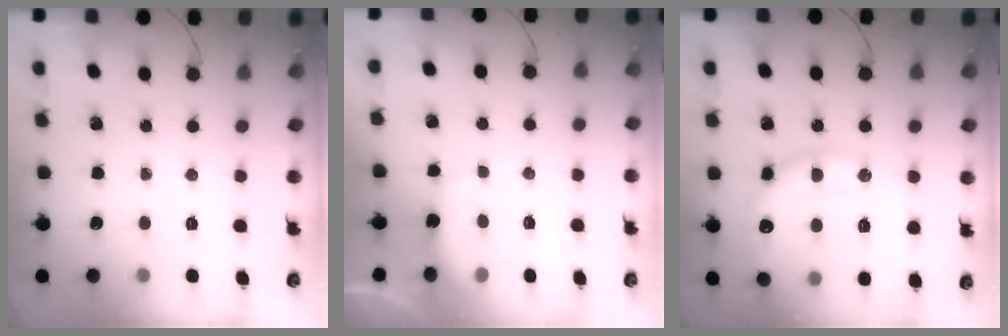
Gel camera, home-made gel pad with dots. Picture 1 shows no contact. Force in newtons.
{"total": 2.3, "press": 2.2, "slide": 0.6}
{"total": 14.9, "press": 14.9, "slide": 1.2}